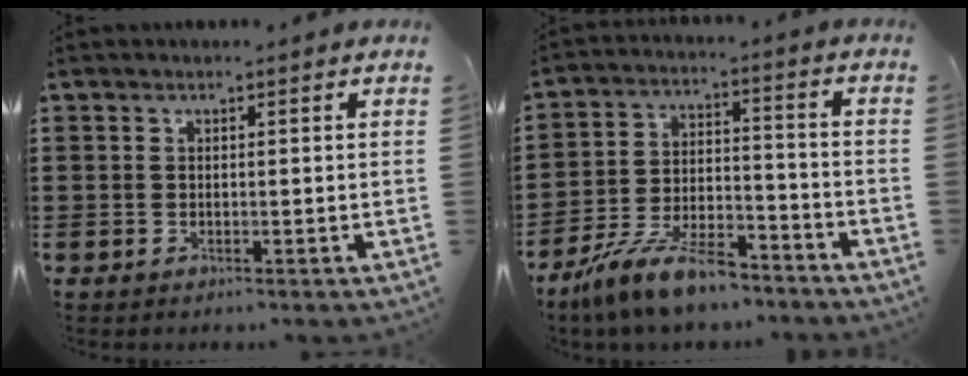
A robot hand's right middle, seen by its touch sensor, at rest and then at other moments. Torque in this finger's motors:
{"motor_torque": [1.80, -0.34, 0.25, 0.21]}